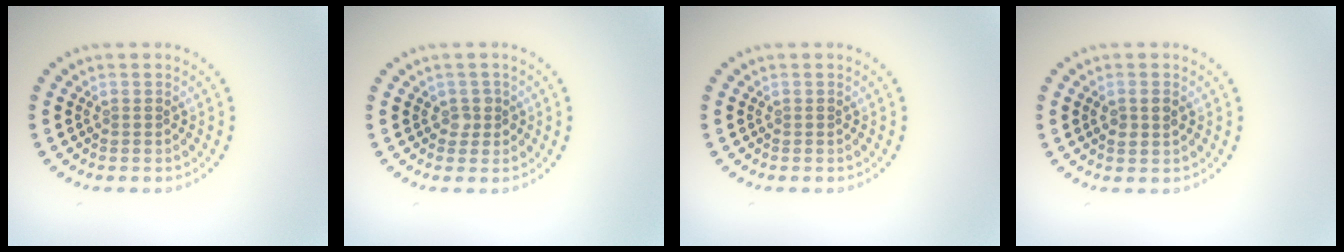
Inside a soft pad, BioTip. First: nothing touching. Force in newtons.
{"total": 1.1, "press": 1.0, "slide": 0.4}
{"total": 0.0}
{"total": 1.5, "press": 1.5, "slide": 0.2}